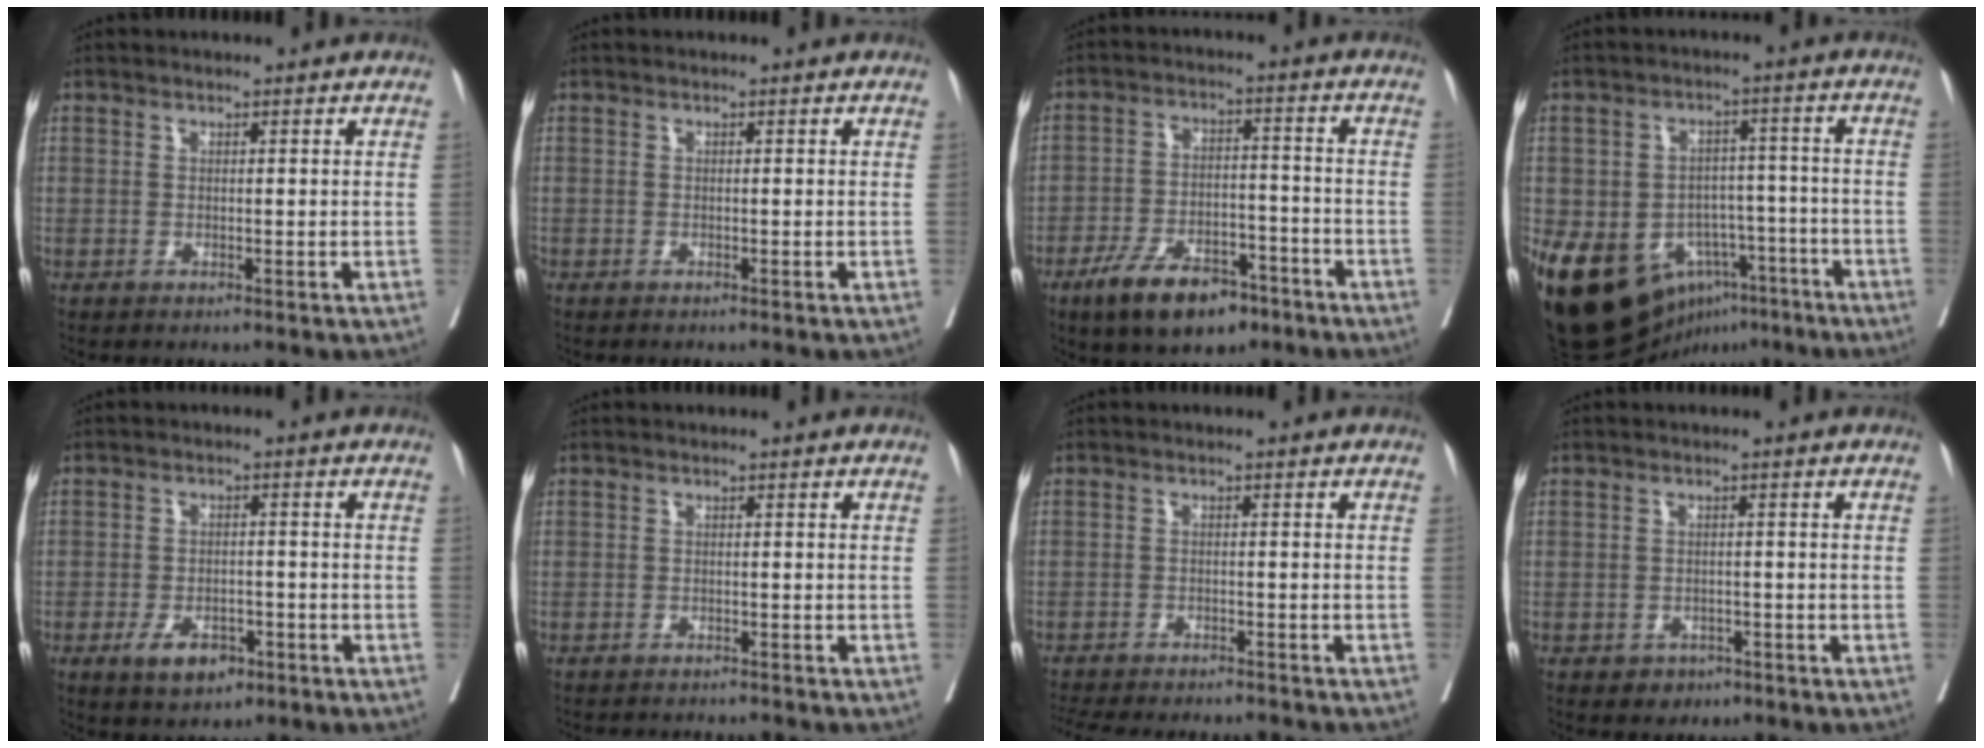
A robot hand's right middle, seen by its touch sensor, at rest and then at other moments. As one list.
[{"total": 0.9, "force": [-0.8, -0.1, 0.3], "torque": [-0.004, 0.001, -0.014]}, {"total": 10.7, "force": [-7.1, 4.6, 6.5], "torque": [-0.113, 0.000, -0.119]}, {"total": 17.3, "force": [-8.7, 12.2, 8.6], "torque": [-0.149, 0.026, -0.121]}, {"total": 5.3, "force": [-2.9, 2.8, 3.4], "torque": [-0.054, 0.002, -0.041]}, {"total": 4.9, "force": [-4.8, 0.2, 0.9], "torque": [-0.004, -0.010, -0.065]}, {"total": 14.8, "force": [-13.4, 2.9, 5.5], "torque": [-0.119, -0.017, -0.182]}, {"total": 2.2, "force": [-1.4, 1.7, 0.4], "torque": [-0.007, 0.006, -0.015]}]